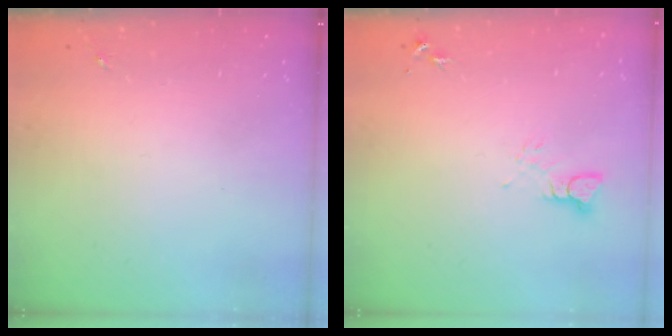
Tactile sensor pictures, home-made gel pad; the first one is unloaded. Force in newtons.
{"total": 3.3, "press": 3.3, "slide": 0.4}